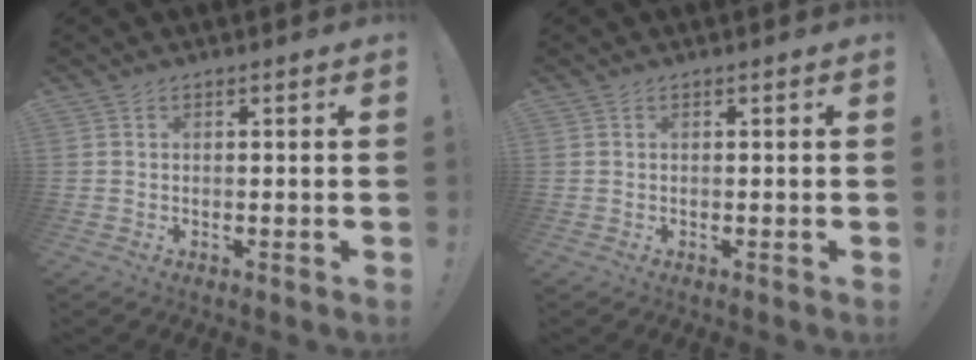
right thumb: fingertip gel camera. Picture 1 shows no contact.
{"total": 0.0}